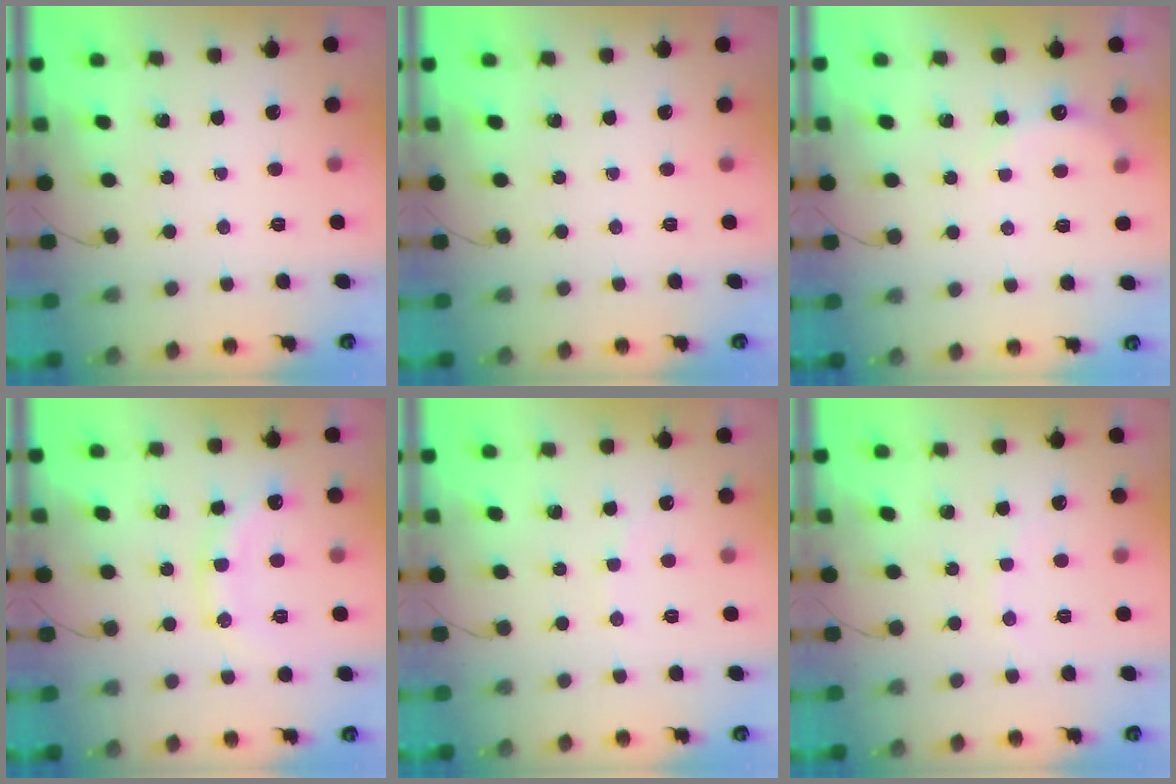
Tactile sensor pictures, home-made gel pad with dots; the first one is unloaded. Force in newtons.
{"total": 0.0}
{"total": 5.0, "press": 4.8, "slide": 1.5}
{"total": 13.5, "press": 13.5, "slide": 1.0}
{"total": 3.6, "press": 3.4, "slide": 0.9}
{"total": 5.3, "press": 5.2, "slide": 1.0}